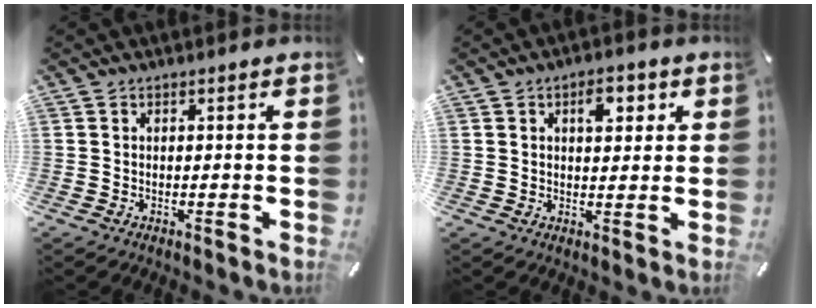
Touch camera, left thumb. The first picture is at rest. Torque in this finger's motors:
{"motor_torque": [0.73, 0.41, 0.10, -0.10, 0.00]}